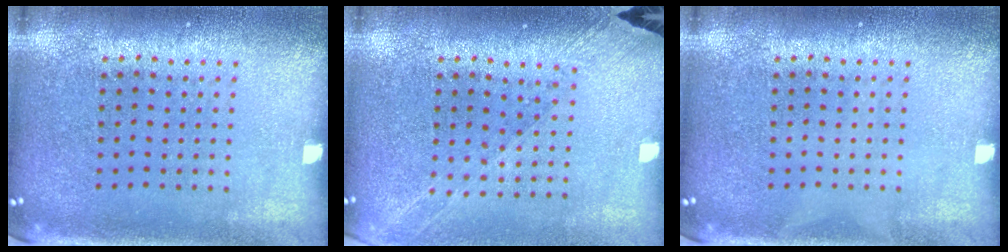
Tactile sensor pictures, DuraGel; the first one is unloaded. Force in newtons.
{"total": 1.3, "press": 1.2, "slide": 0.3}
{"total": 0.0}